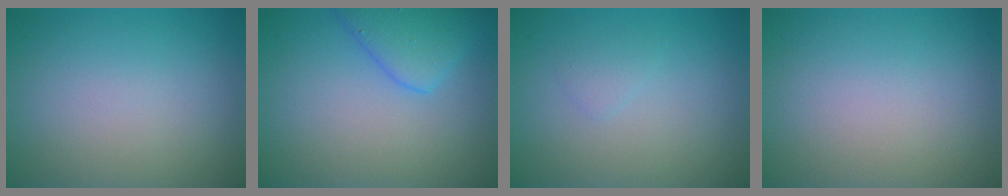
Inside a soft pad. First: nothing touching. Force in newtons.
{"total": 2.9, "press": 2.9, "slide": 0.0}
{"total": 0.8, "press": 0.8, "slide": 0.1}
{"total": 0.0}